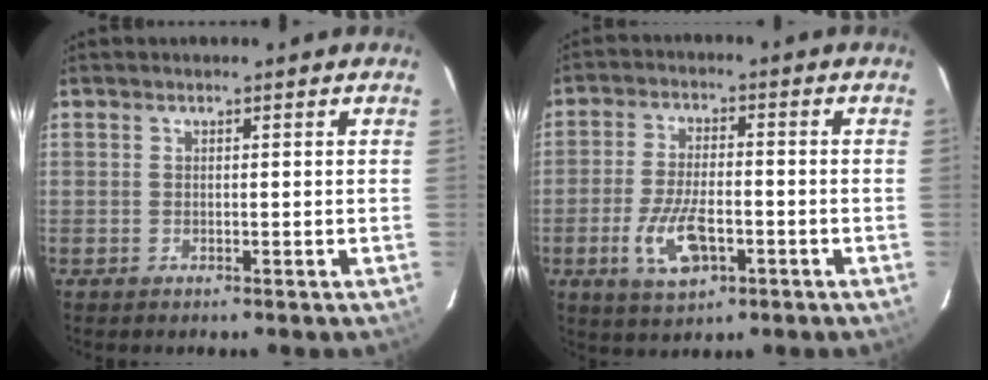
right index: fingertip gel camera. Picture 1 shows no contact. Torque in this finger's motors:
{"motor_torque": [0.32, -0.09, 0.17, 0.05]}